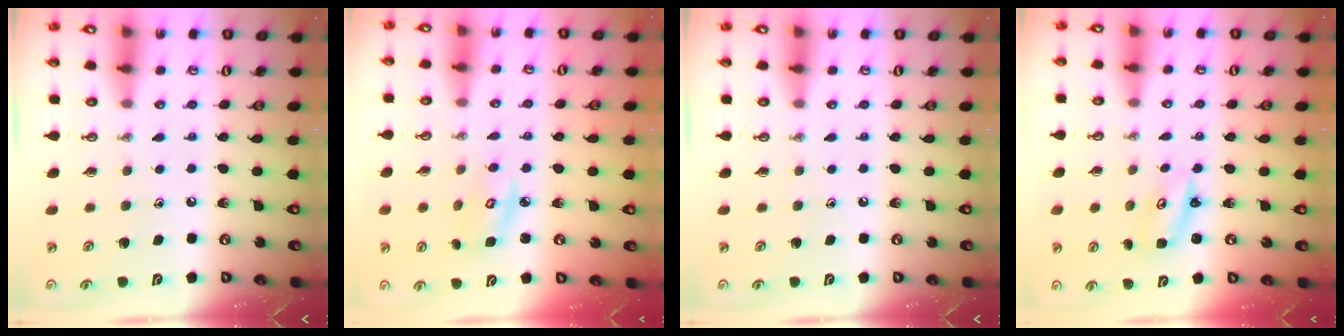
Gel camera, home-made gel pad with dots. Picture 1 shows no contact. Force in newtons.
{"total": 4.2, "press": 4.2, "slide": 0.3}
{"total": 0.0}
{"total": 2.6, "press": 2.6, "slide": 0.2}